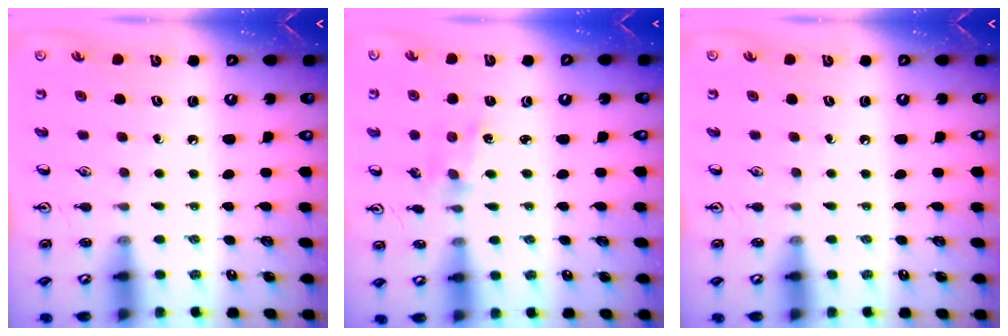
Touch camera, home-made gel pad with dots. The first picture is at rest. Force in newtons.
{"total": 1.2, "press": 1.2, "slide": 0.2}
{"total": 0.0}